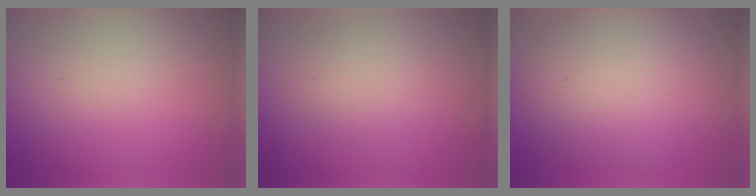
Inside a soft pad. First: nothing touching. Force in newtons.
{"total": 2.3, "press": 2.3, "slide": 0.2}
{"total": 6.7, "press": 6.7, "slide": 0.3}